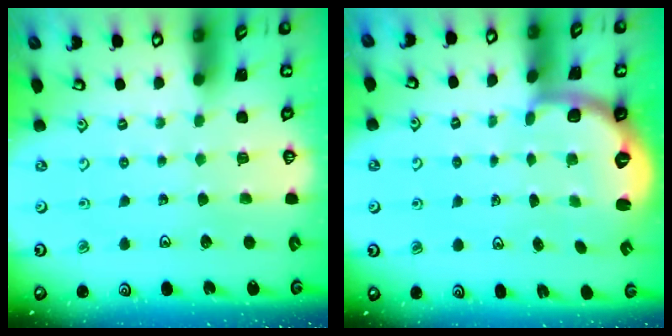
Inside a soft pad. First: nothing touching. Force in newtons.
{"total": 2.3, "press": 1.7, "slide": 1.6}